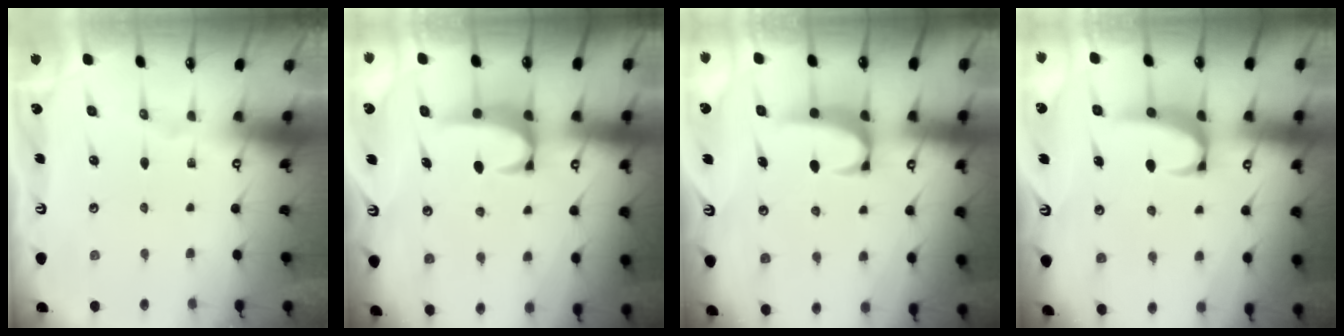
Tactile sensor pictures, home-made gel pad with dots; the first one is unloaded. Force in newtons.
{"total": 2.9, "press": 2.8, "slide": 0.7}
{"total": 1.6, "press": 1.6, "slide": 0.4}
{"total": 2.5, "press": 2.4, "slide": 0.8}